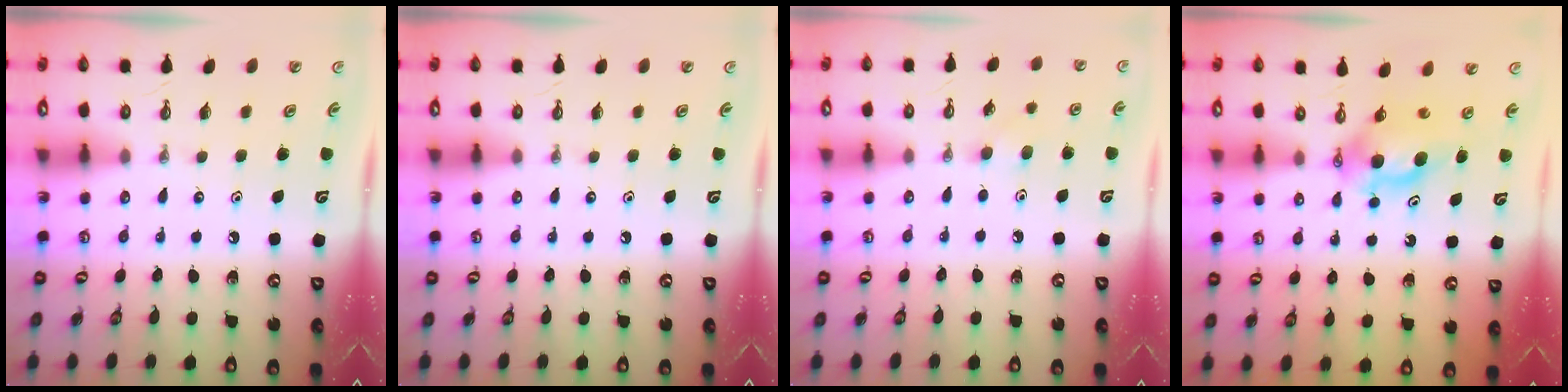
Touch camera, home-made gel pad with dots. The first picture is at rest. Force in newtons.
{"total": 0.0}
{"total": 5.4, "press": 5.4, "slide": 0.7}
{"total": 5.5, "press": 5.5, "slide": 0.7}